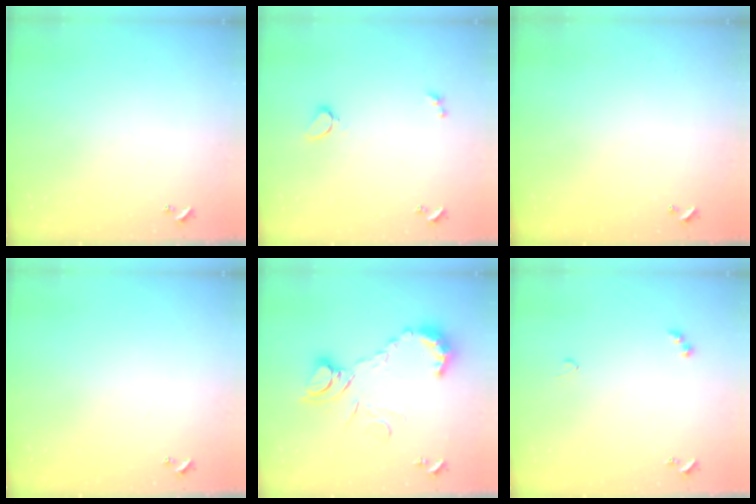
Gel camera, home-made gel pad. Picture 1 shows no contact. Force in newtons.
{"total": 3.2, "press": 3.0, "slide": 1.0}
{"total": 2.9, "press": 2.9, "slide": 0.1}
{"total": 0.0}
{"total": 12.6, "press": 12.6, "slide": 1.3}
{"total": 4.4, "press": 4.4, "slide": 0.7}